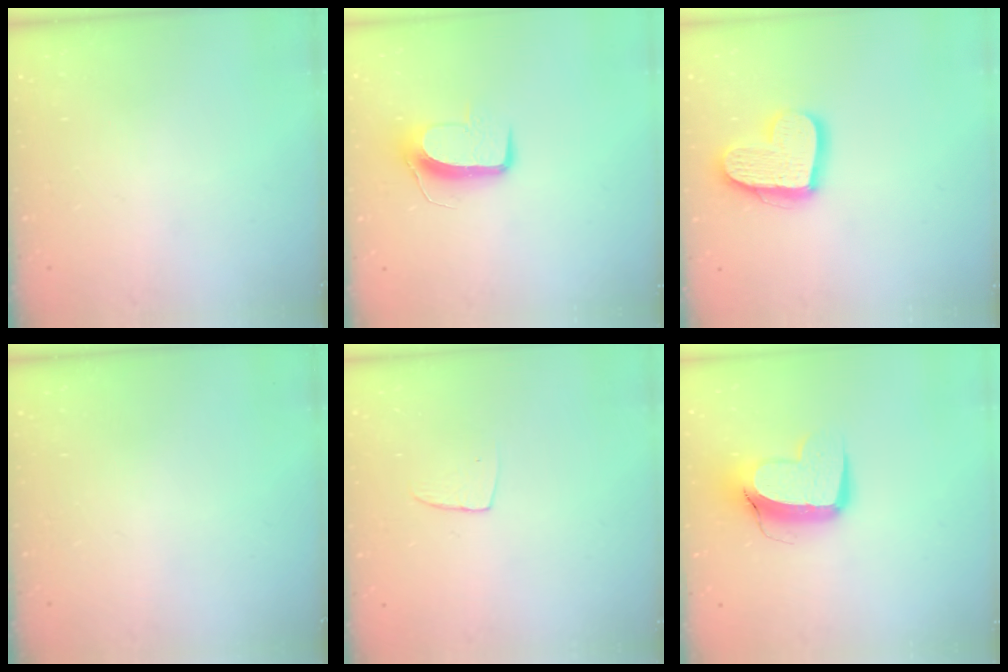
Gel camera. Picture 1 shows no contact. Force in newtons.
{"total": 9.6, "press": 9.6, "slide": 0.2}
{"total": 16.4, "press": 16.4, "slide": 1.5}
{"total": 0.0}
{"total": 4.9, "press": 4.8, "slide": 0.4}
{"total": 13.0, "press": 12.9, "slide": 1.7}